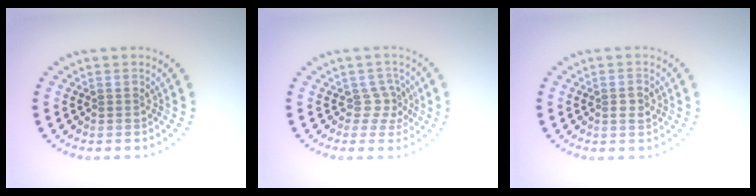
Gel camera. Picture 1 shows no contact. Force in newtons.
{"total": 1.8, "press": 1.3, "slide": 1.3}
{"total": 1.3, "press": 1.2, "slide": 0.2}